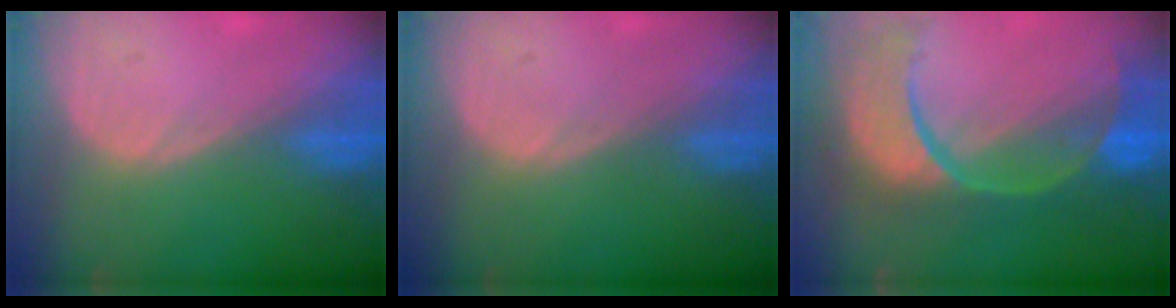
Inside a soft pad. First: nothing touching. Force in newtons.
{"total": 0.0}
{"total": 13.6, "press": 10.9, "slide": 8.2}